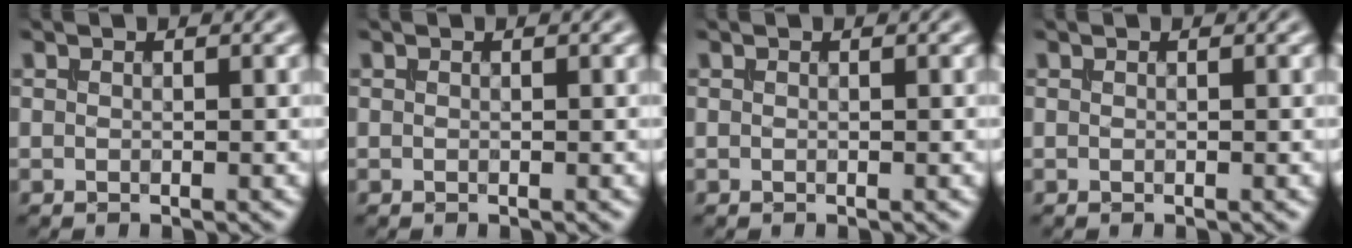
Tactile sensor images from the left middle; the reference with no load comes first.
{"total": 0.0}
{"total": 0.0}
{"total": 0.0}